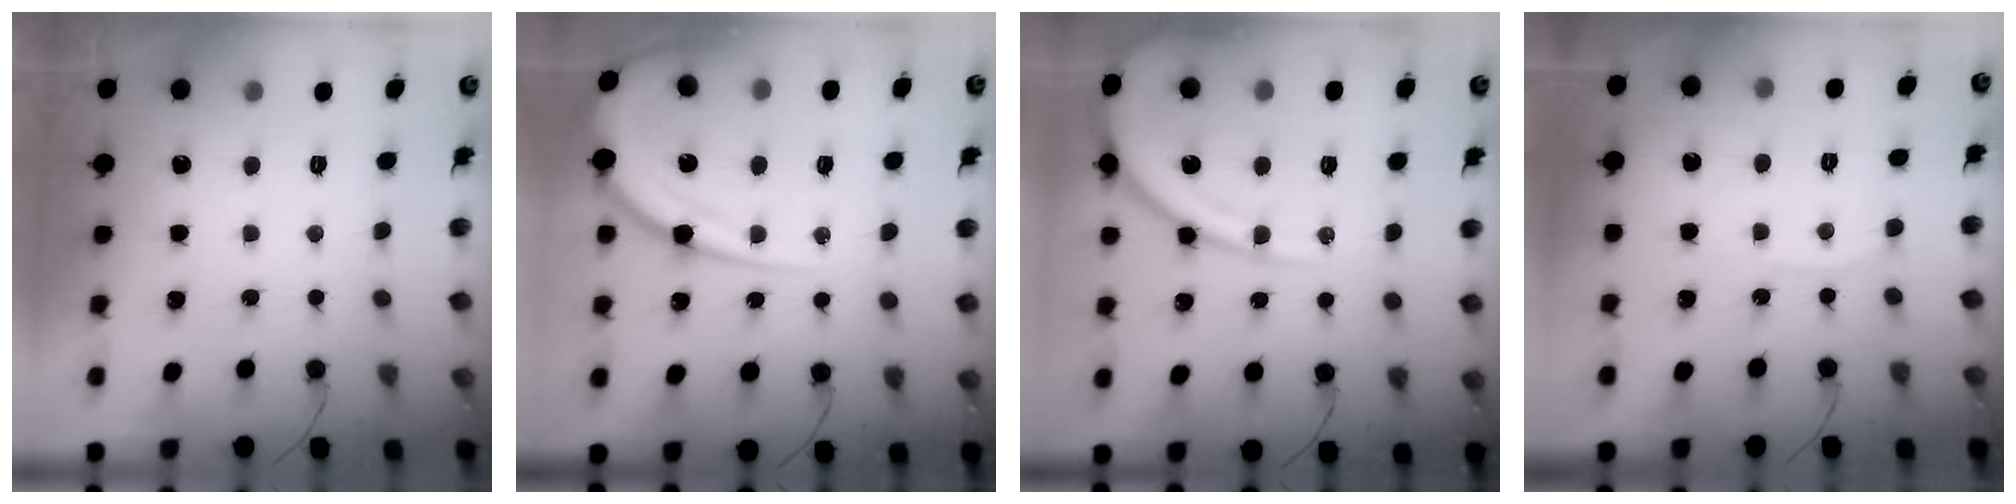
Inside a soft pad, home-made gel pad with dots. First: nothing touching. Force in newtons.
{"total": 16.7, "press": 16.6, "slide": 1.8}
{"total": 15.8, "press": 15.7, "slide": 1.5}
{"total": 3.9, "press": 3.8, "slide": 0.5}